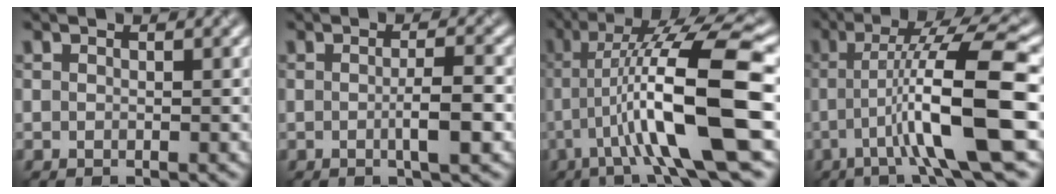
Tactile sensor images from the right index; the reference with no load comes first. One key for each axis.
{"total": 3.1, "fx": -0.8, "fy": 0.5, "fz": 2.9, "tx": -0.040, "ty": 0.007, "tz": -0.007}
{"total": 11.9, "fx": -2.4, "fy": 1.8, "fz": 11.5, "tx": -0.182, "ty": 0.026, "tz": -0.032}
{"total": 10.1, "fx": -2.1, "fy": 1.5, "fz": 9.8, "tx": -0.143, "ty": 0.014, "tz": -0.031}